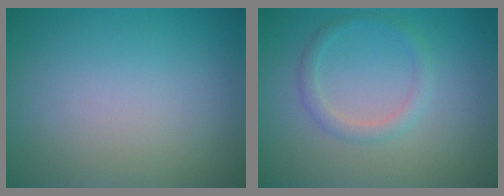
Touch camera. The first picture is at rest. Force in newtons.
{"total": 1.7, "press": 1.7, "slide": 0.0}